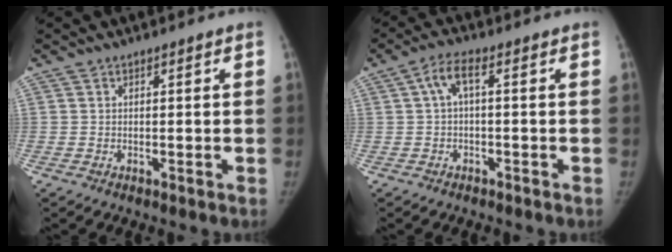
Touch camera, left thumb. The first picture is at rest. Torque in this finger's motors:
{"motor_torque": [0.88, 0.33, 0.72, -0.47, 0.02]}